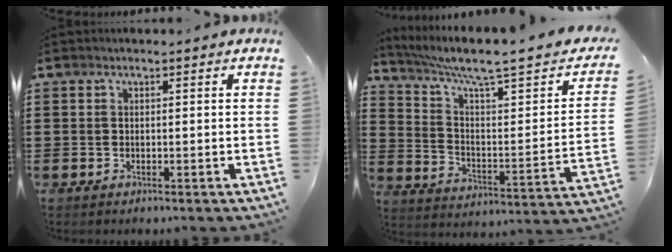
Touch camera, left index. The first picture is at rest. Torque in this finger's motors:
{"motor_torque": [1.07, -1.07, 0.22, 0.07]}